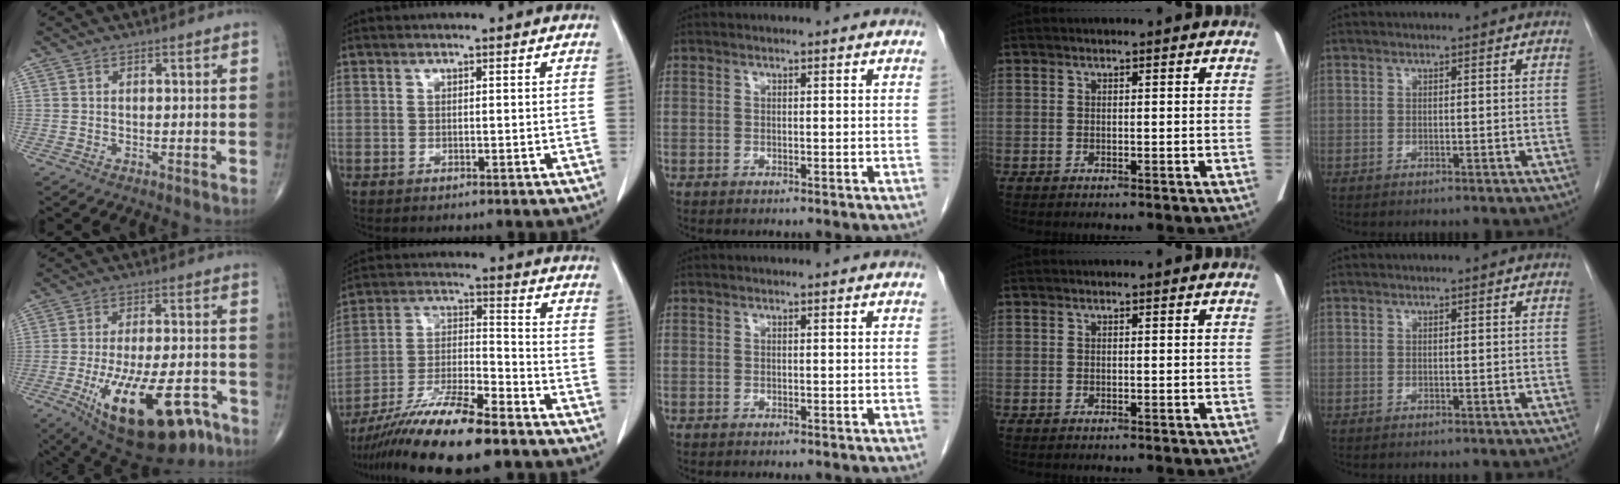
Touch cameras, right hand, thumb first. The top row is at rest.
{"thumb": {"total": 22.4, "force": [-11.0, 9.1, 17.3], "torque": [-0.258, 0.028, -0.155]}, "index": {"total": 16.1, "force": [-12.1, 1.8, 10.6], "torque": [-0.212, -0.026, -0.219]}}